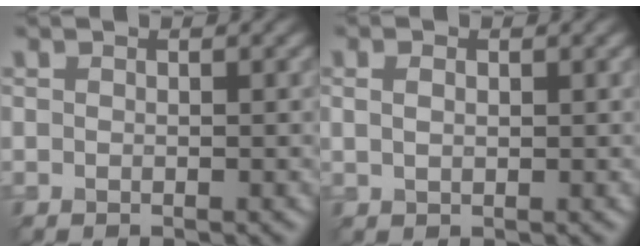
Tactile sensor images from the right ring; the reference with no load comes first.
{"total": 1.3, "force": [0.5, 0.9, 0.9], "torque": [-0.020, -0.002, 0.013]}